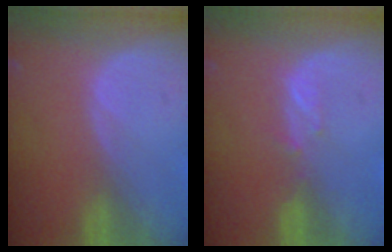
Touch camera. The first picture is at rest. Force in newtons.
{"total": 1.5, "press": 1.4, "slide": 0.2}